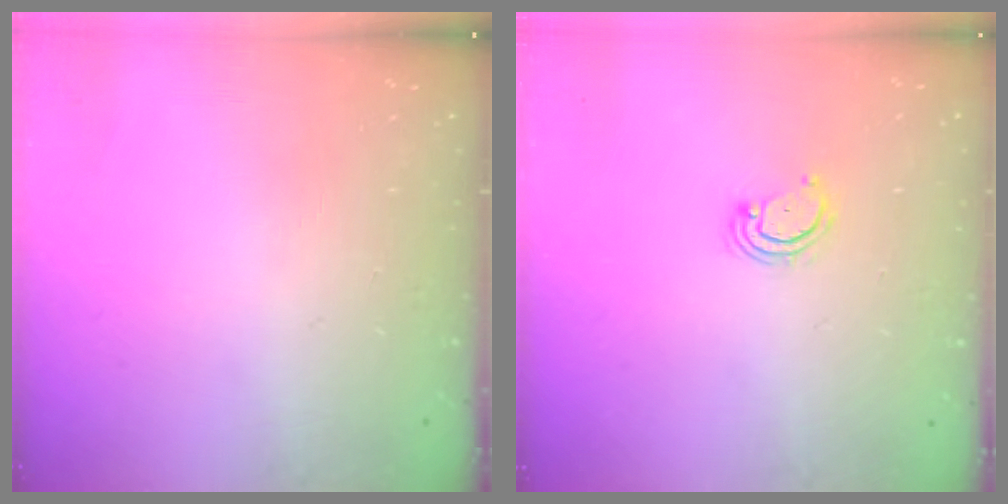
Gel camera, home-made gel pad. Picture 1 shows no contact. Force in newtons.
{"total": 2.9, "press": 2.8, "slide": 0.4}